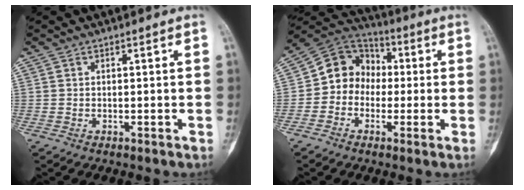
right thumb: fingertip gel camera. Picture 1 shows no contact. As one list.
[{"total": 10.6, "force": [-0.4, 9.3, 5.1], "torque": [-0.046, 0.033, -0.024]}]